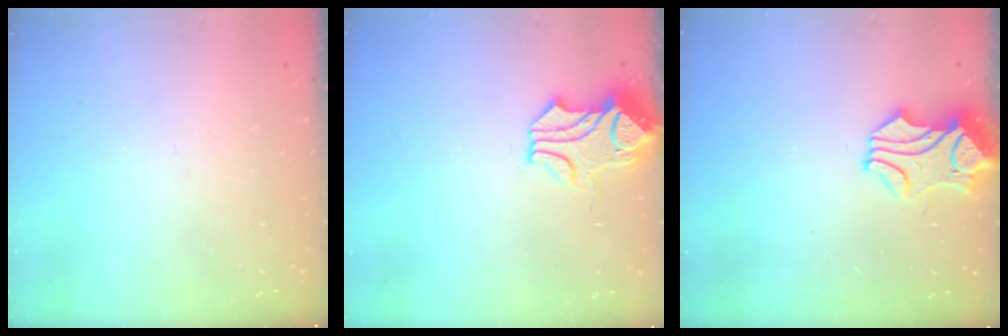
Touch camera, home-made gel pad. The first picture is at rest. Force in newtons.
{"total": 1.5, "press": 0.8, "slide": 1.3}
{"total": 2.1, "press": 1.6, "slide": 1.4}